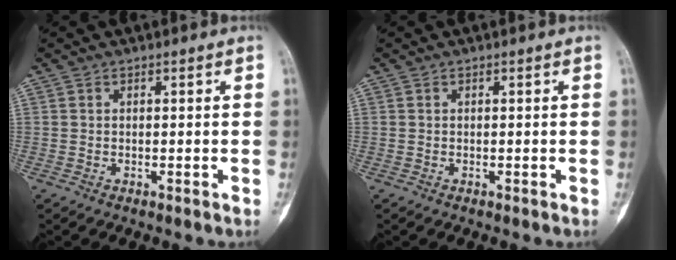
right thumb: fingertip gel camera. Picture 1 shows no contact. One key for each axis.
{"total": 0.0}